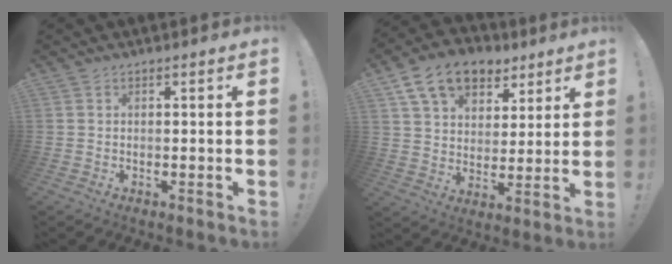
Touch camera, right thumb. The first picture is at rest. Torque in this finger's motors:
{"motor_torque": [0.72, 2.00, 0.42, -0.06, 0.09]}